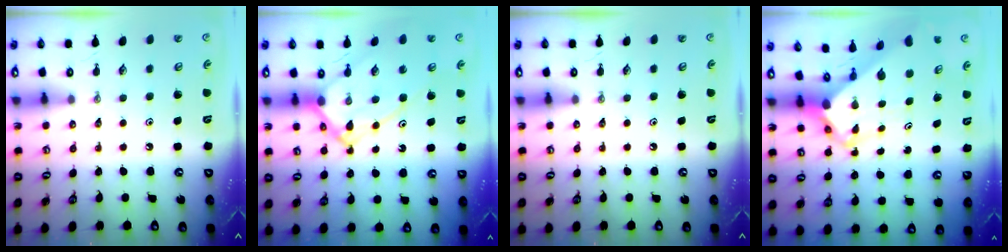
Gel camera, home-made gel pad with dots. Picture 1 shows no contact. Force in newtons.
{"total": 13.9, "press": 13.8, "slide": 1.2}
{"total": 0.0}
{"total": 5.3, "press": 5.3, "slide": 0.4}